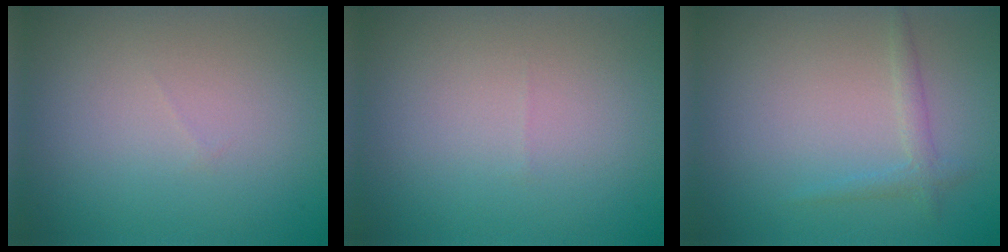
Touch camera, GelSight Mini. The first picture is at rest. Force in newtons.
{"total": 0.0}
{"total": 1.3, "press": 1.3, "slide": 0.0}